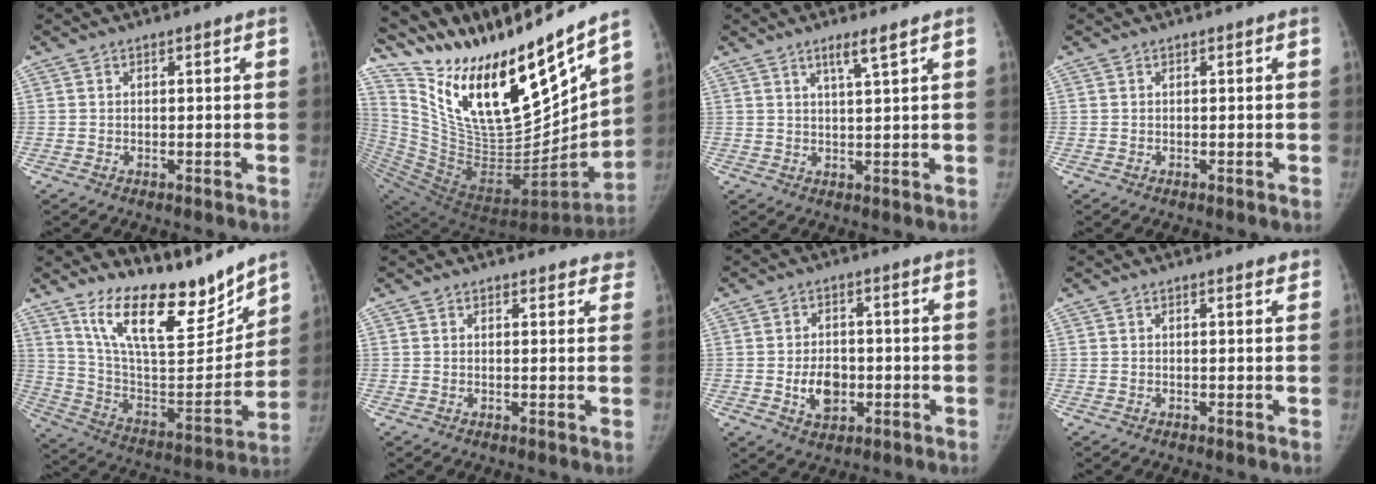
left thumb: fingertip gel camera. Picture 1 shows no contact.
{"total": 31.6, "force": [22.9, 7.9, 20.2], "torque": [-0.300, -0.111, 0.408]}
{"total": 3.3, "force": [2.2, -0.2, 2.6], "torque": [-0.050, -0.016, 0.043]}
{"total": 0.0}
{"total": 21.4, "force": [16.5, 7.0, 11.6], "torque": [-0.140, -0.102, 0.289]}
{"total": 3.8, "force": [3.4, 1.5, 0.4], "torque": [0.034, -0.013, 0.023]}
{"total": 6.3, "force": [-1.4, 4.5, 4.2], "torque": [-0.050, 0.004, -0.019]}
{"total": 1.1, "force": [0.8, 0.2, 0.7], "torque": [-0.006, -0.004, 0.010]}